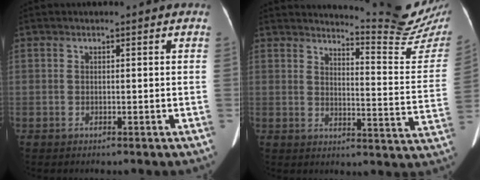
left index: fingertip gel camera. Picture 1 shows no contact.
{"total": 13.8, "force": [13.5, -1.5, 2.4], "torque": [-0.028, -0.106, 0.156]}